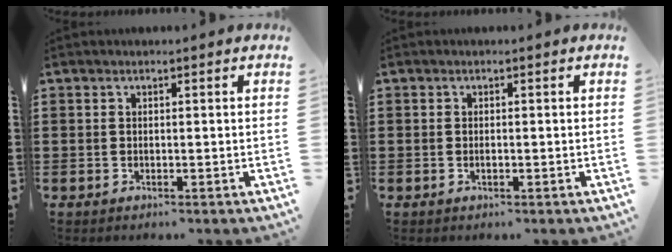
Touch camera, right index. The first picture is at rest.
{"total": 0.7, "force": [-0.2, 0.1, 0.6], "torque": [-0.013, -0.005, -0.002]}